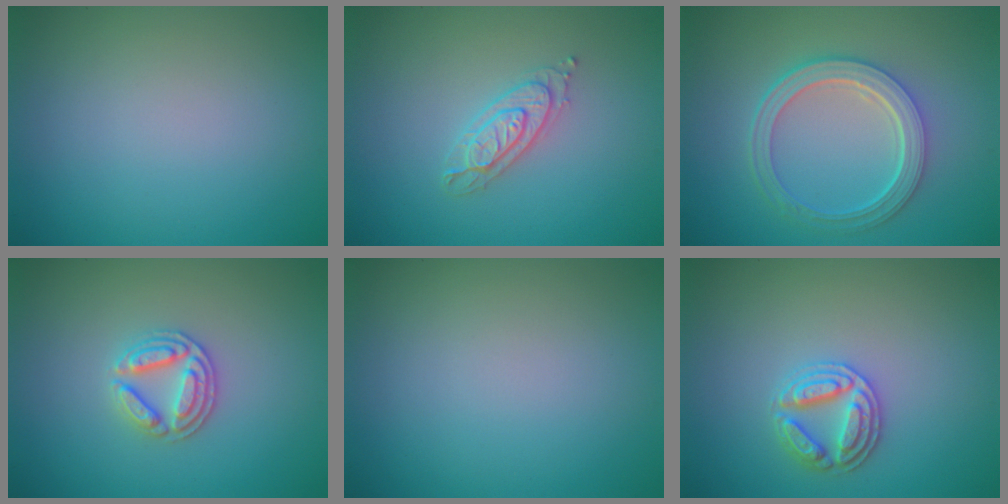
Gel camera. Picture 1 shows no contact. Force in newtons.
{"total": 2.2, "press": 2.1, "slide": 0.4}
{"total": 5.2, "press": 4.0, "slide": 3.3}
{"total": 3.1, "press": 2.9, "slide": 1.1}
{"total": 0.0}
{"total": 2.9, "press": 2.9, "slide": 0.5}